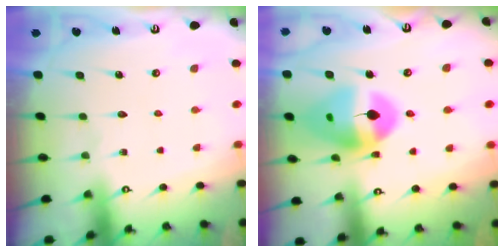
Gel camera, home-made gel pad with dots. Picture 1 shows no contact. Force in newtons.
{"total": 16.3, "press": 16.1, "slide": 2.3}